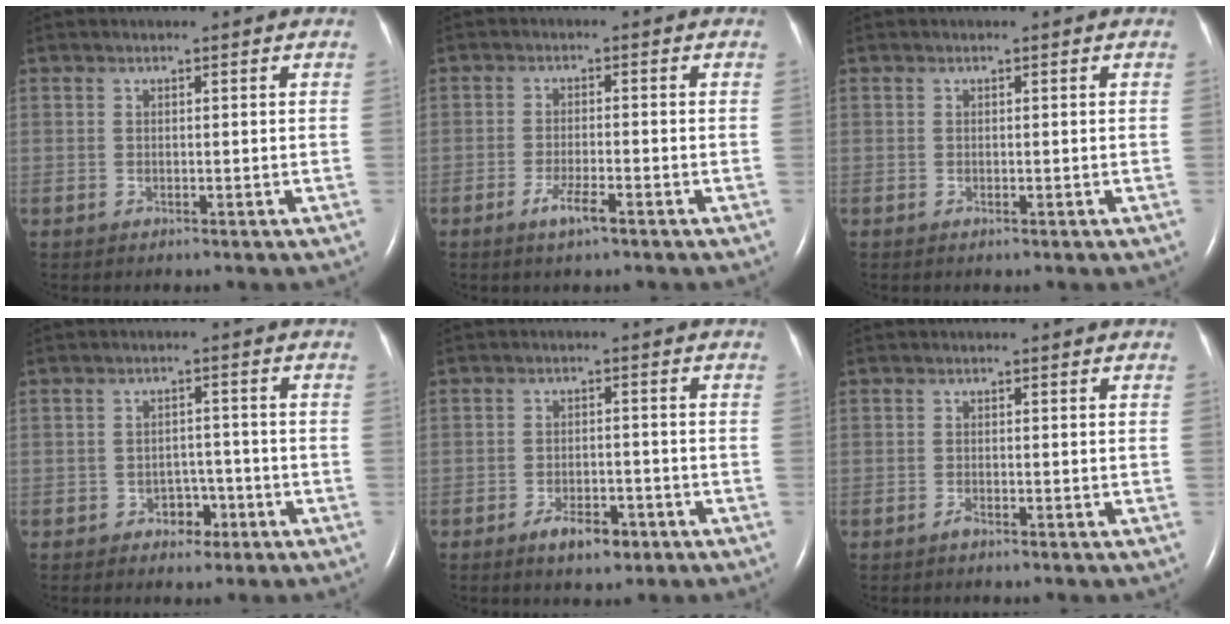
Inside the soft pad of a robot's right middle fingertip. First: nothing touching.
{"total": 3.7, "force": [-2.3, 0.4, 2.8], "torque": [-0.058, -0.004, -0.042]}
{"total": 0.0}
{"total": 3.3, "force": [-1.8, 2.3, 1.6], "torque": [-0.017, 0.008, -0.021]}
{"total": 4.6, "force": [-2.9, 2.0, 3.0], "torque": [-0.049, 0.003, -0.044]}
{"total": 0.7, "force": [-0.6, 0.0, 0.4], "torque": [-0.010, -0.001, -0.010]}